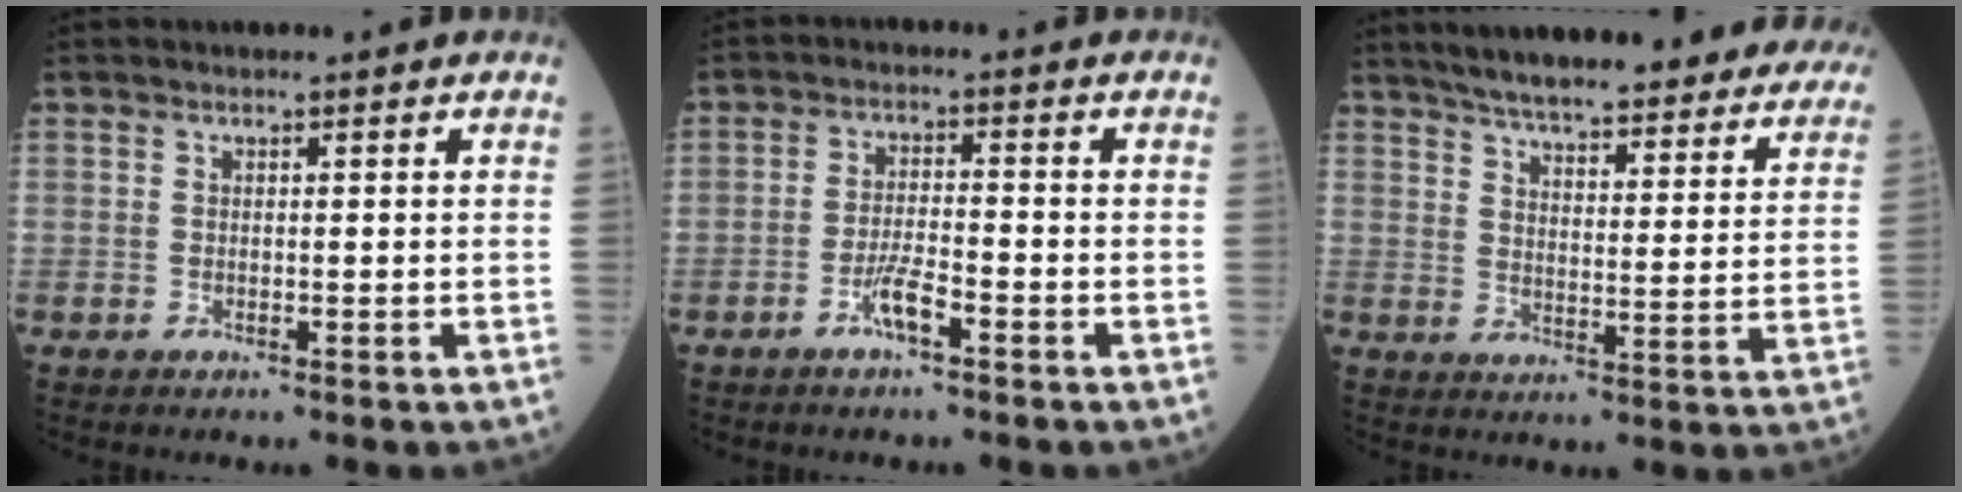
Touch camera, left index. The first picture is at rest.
{"total": 3.9, "force": [-2.4, 0.5, 3.1], "torque": [-0.064, 0.000, -0.047]}
{"total": 31.8, "force": [28.4, 5.6, 13.1], "torque": [-0.197, -0.055, 0.344]}